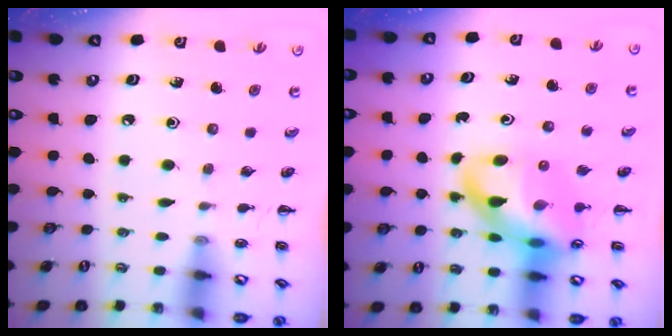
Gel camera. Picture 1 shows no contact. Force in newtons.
{"total": 14.2, "press": 13.7, "slide": 3.7}